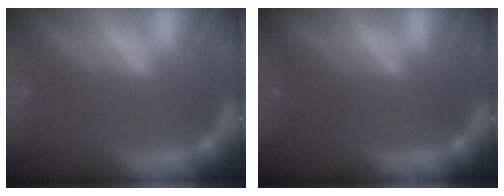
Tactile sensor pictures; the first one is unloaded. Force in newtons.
{"total": 1.9}